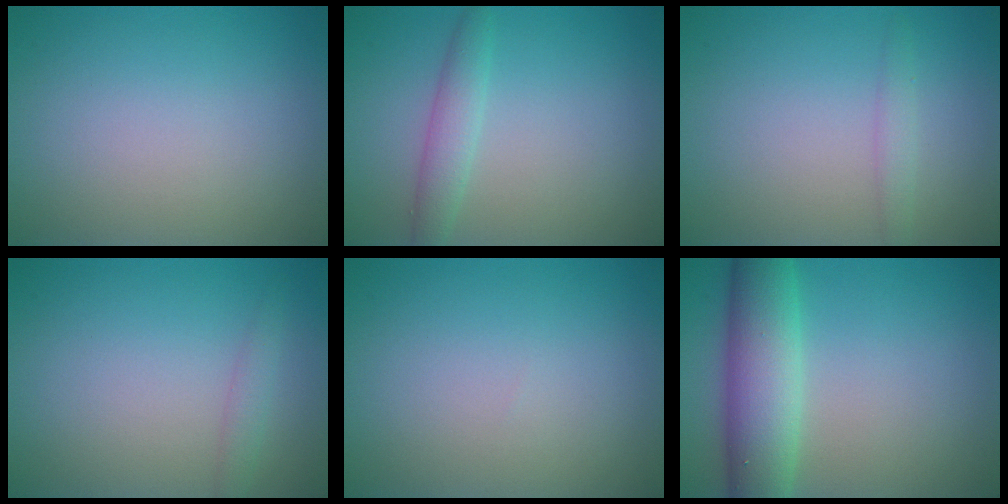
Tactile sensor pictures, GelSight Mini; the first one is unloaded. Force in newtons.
{"total": 2.3, "press": 2.3, "slide": 0.0}
{"total": 1.3, "press": 1.3, "slide": 0.1}
{"total": 1.2, "press": 1.2, "slide": 0.1}
{"total": 0.0}
{"total": 7.2, "press": 7.2, "slide": 0.4}